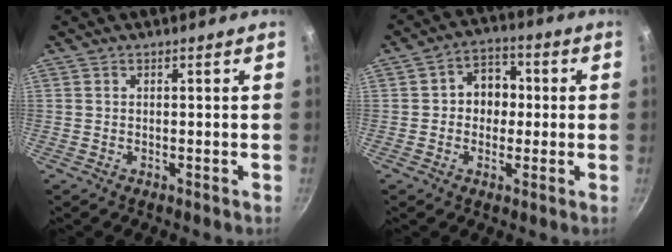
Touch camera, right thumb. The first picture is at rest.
{"total": 7.5, "force": [0.3, 6.2, 4.2], "torque": [-0.013, 0.015, -0.006]}